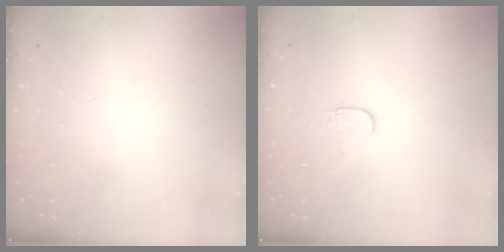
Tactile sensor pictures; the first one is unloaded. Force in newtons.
{"total": 3.4, "press": 3.4, "slide": 0.4}